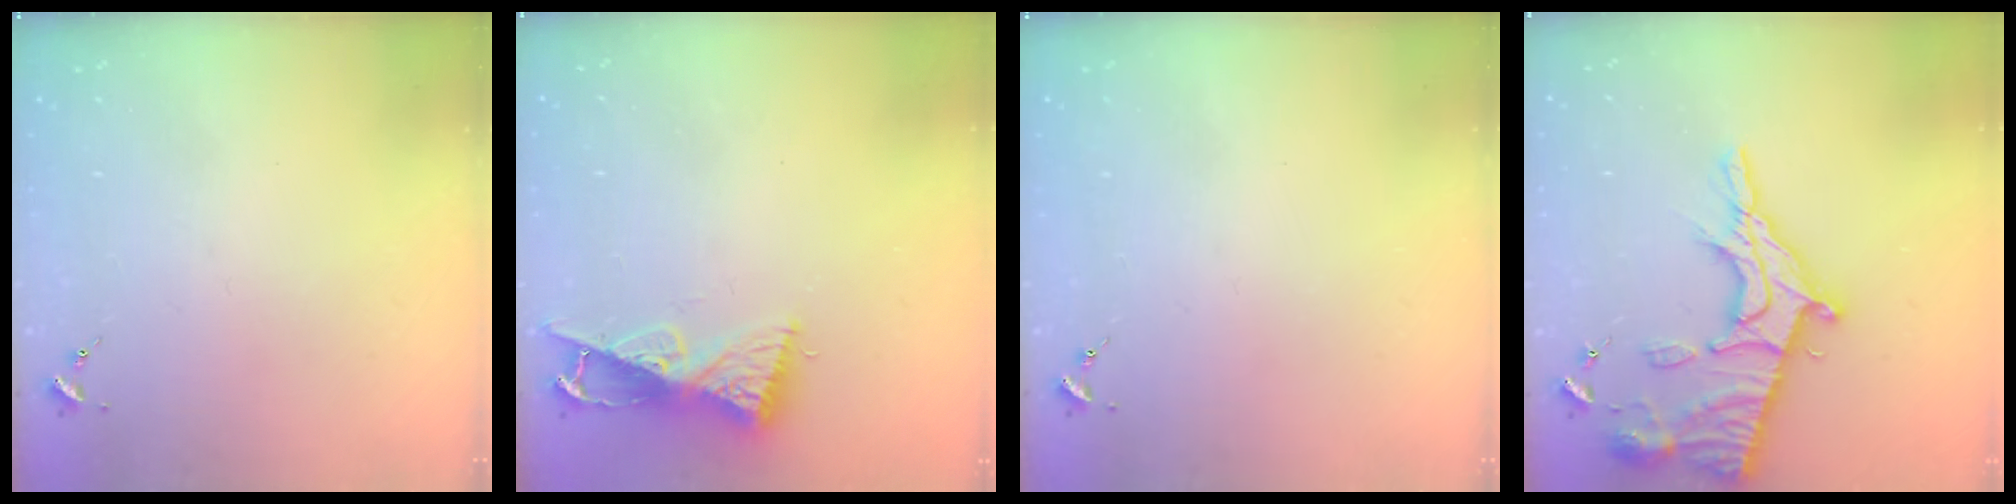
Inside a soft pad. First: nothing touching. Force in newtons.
{"total": 8.9, "press": 8.9, "slide": 0.3}
{"total": 0.0}
{"total": 19.8, "press": 19.8, "slide": 1.8}